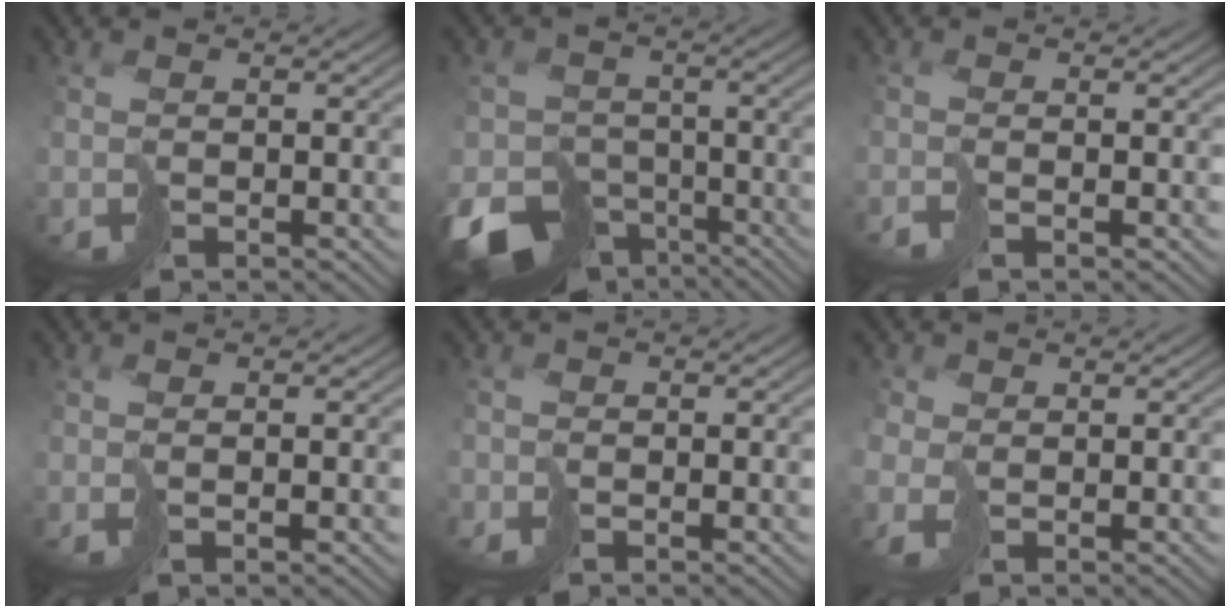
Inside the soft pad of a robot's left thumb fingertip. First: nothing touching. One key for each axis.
{"total": 10.7, "fx": -6.6, "fy": 7.3, "fz": 4.1, "tx": -0.081, "ty": -0.039, "tz": -0.101}
{"total": 1.3, "fx": -0.7, "fy": 0.0, "fz": 1.1, "tx": -0.023, "ty": 0.000, "tz": -0.022}
{"total": 1.6, "fx": 0.1, "fy": 0.2, "fz": 1.6, "tx": -0.035, "ty": -0.003, "tz": 0.001}
{"total": 0.7, "fx": -0.5, "fy": 0.4, "fz": 0.3, "tx": -0.007, "ty": -0.003, "tz": -0.012}
{"total": 2.7, "fx": -0.3, "fy": 2.0, "fz": 1.8, "tx": -0.061, "ty": -0.005, "tz": -0.009}